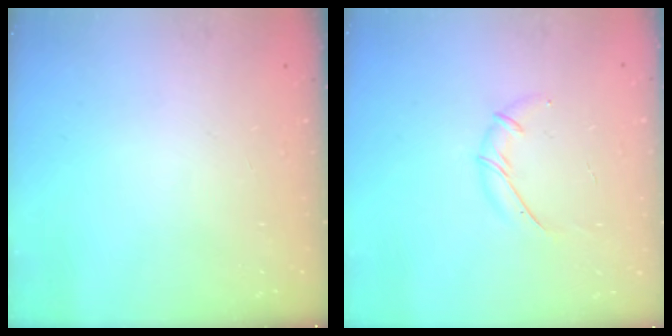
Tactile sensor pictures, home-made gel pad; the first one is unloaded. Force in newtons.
{"total": 6.3, "press": 6.2, "slide": 1.2}